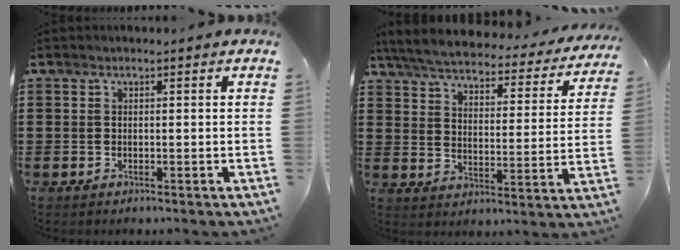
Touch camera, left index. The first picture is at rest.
{"total": 4.9, "force": [4.6, 0.5, 1.7], "torque": [-0.057, -0.029, 0.075]}